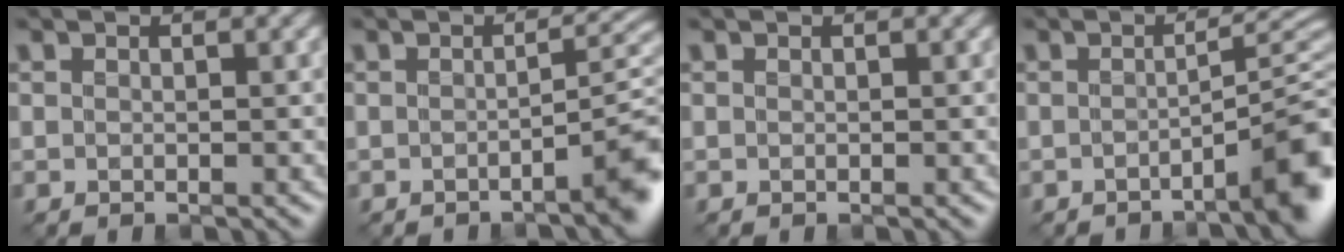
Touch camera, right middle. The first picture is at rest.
{"total": 4.5, "force": [-2.1, 0.6, 4.0], "torque": [-0.042, 0.012, -0.034]}
{"total": 0.0}
{"total": 6.2, "force": [-3.0, 1.0, 5.3], "torque": [-0.054, 0.014, -0.045]}